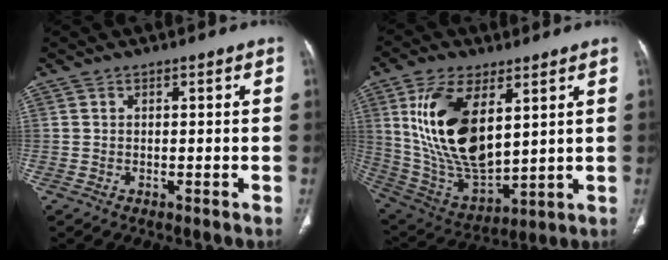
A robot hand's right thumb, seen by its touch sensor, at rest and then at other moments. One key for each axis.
{"total": 20.3, "fx": 6.3, "fy": 10.1, "fz": 16.5, "tx": -0.303, "ty": -0.030, "tz": 0.133}